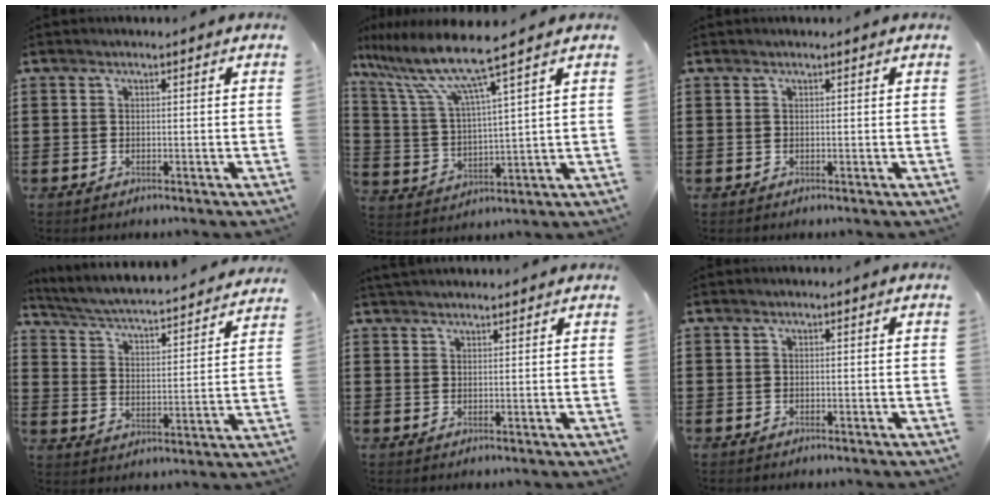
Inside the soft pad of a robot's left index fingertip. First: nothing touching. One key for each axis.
{"total": 9.9, "fx": 7.6, "fy": -0.1, "fz": 6.4, "tx": -0.154, "ty": -0.046, "tz": 0.124}
{"total": 0.0}
{"total": 3.4, "fx": 3.2, "fy": -0.2, "fz": 1.2, "tx": -0.044, "ty": -0.035, "tz": 0.042}
{"total": 1.8, "fx": 1.8, "fy": 0.1, "fz": 0.2, "tx": -0.008, "ty": 0.002, "tz": 0.034}
{"total": 0.0}